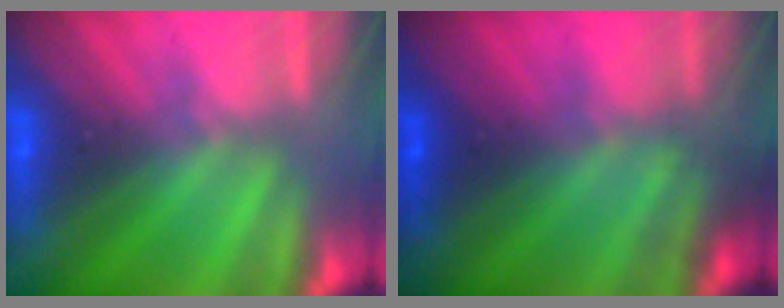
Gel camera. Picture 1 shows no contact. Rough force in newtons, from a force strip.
{"total": 4.7}